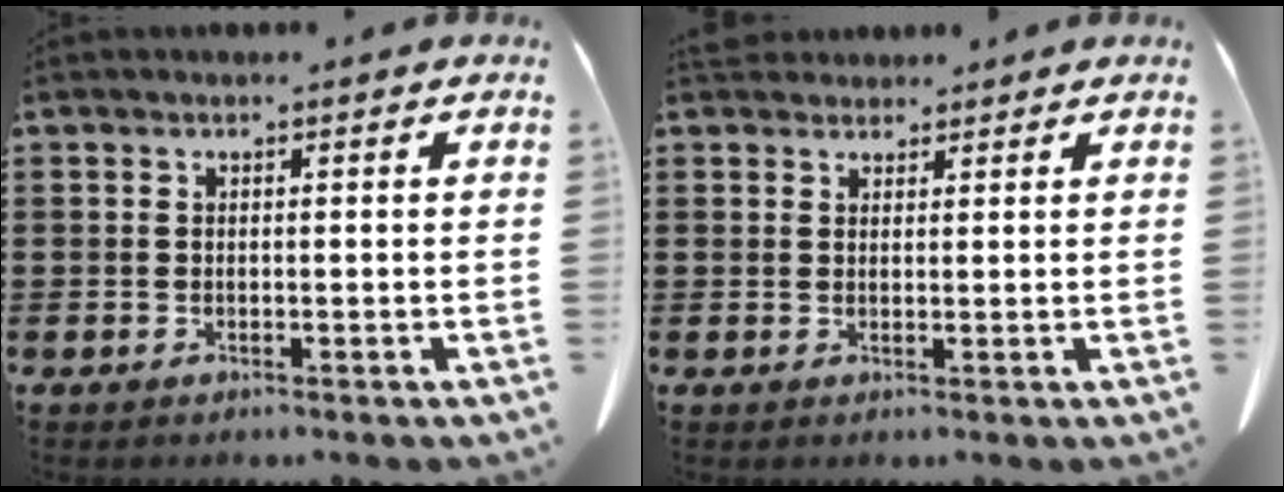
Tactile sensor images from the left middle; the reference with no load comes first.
{"total": 2.5, "force": [2.3, 0.9, 0.4], "torque": [-0.015, 0.000, 0.046]}